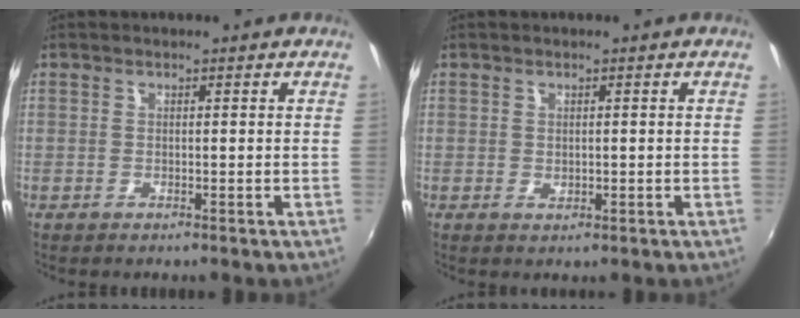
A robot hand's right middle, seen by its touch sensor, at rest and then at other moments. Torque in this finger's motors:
{"motor_torque": [0.26, -0.13, -0.03, 0.01]}